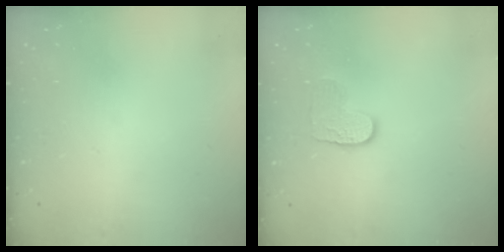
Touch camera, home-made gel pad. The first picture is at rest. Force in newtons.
{"total": 6.6, "press": 6.6, "slide": 0.3}